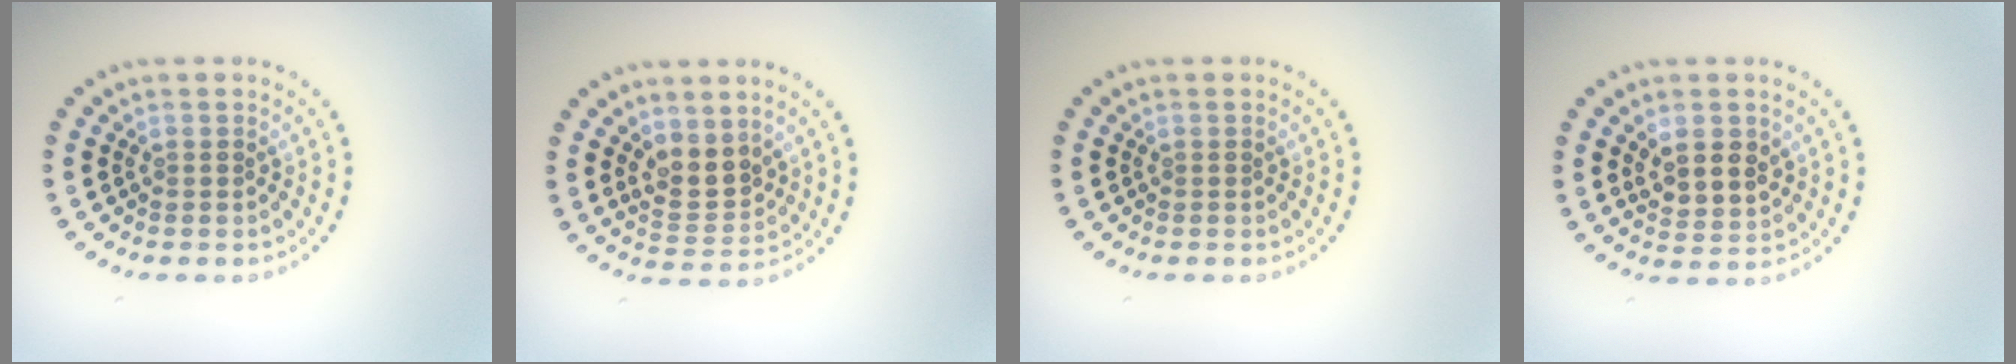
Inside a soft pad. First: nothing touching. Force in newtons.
{"total": 2.9, "press": 2.6, "slide": 1.3}
{"total": 0.0}
{"total": 3.0, "press": 2.8, "slide": 1.0}